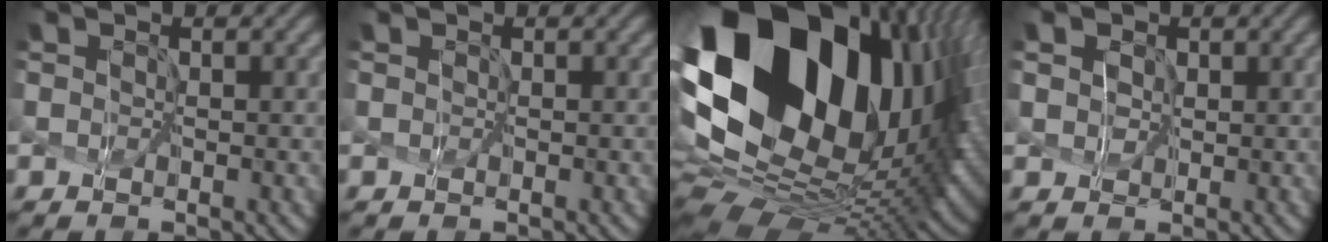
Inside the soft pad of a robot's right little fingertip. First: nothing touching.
{"total": 0.0}
{"total": 22.0, "force": [6.7, 13.7, 15.9], "torque": [-0.336, 0.011, 0.137]}
{"total": 4.2, "force": [2.0, 3.0, 2.1], "torque": [-0.043, 0.025, 0.016]}